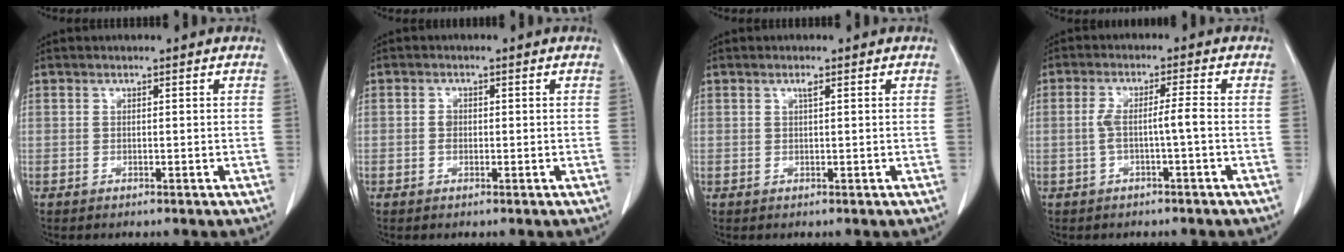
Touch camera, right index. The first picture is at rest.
{"total": 1.2, "force": [-0.2, 1.0, 0.7], "torque": [-0.013, 0.003, -0.004]}
{"total": 0.8, "force": [0.4, 0.0, 0.7], "torque": [-0.014, 0.001, 0.008]}
{"total": 3.9, "force": [-0.9, 0.0, 3.8], "torque": [-0.075, 0.015, -0.011]}